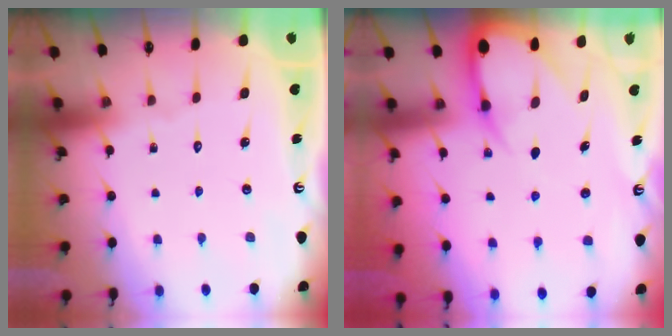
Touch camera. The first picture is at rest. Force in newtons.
{"total": 8.1, "press": 8.0, "slide": 0.9}